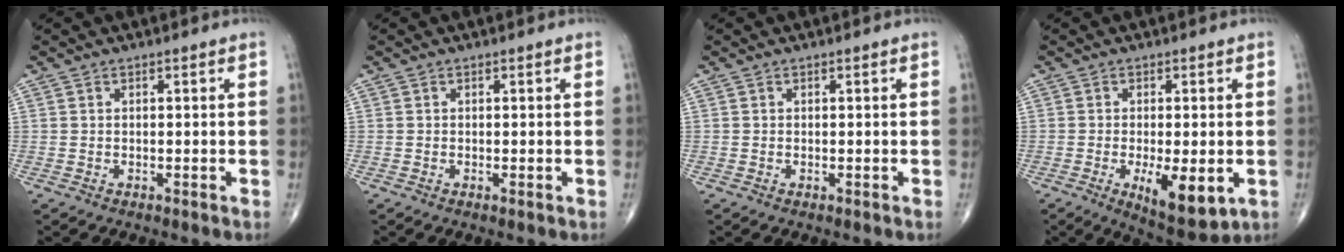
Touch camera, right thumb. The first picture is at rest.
{"total": 0.0}
{"total": 0.0}
{"total": 9.6, "force": [-2.6, 3.5, 8.6], "torque": [-0.126, -0.020, -0.034]}